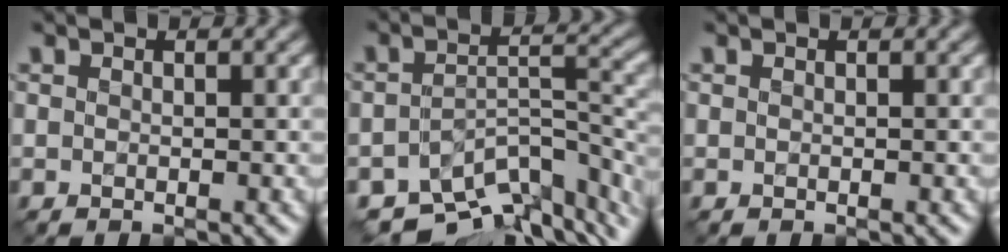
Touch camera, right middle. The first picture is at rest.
{"total": 9.1, "force": [-6.9, 3.6, 4.8], "torque": [-0.070, -0.013, -0.105]}
{"total": 0.0}